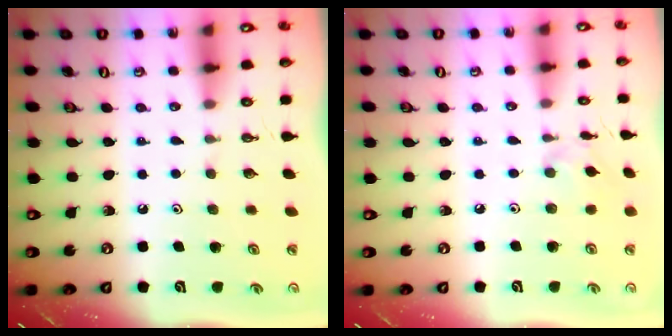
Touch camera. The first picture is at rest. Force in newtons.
{"total": 6.5, "press": 6.4, "slide": 0.9}